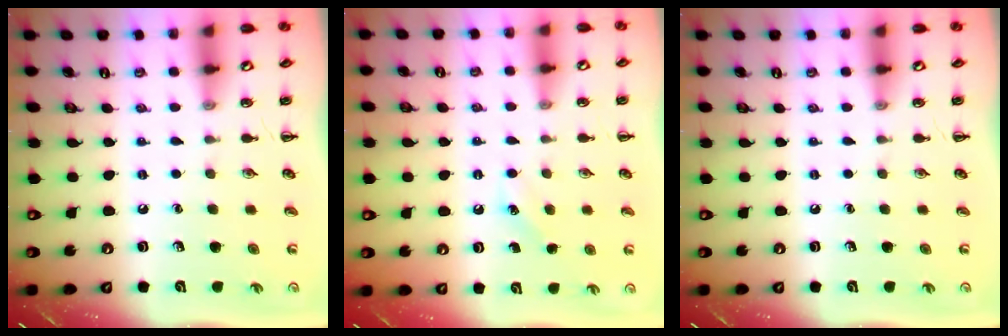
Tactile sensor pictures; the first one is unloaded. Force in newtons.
{"total": 4.1, "press": 4.0, "slide": 1.1}
{"total": 0.0}